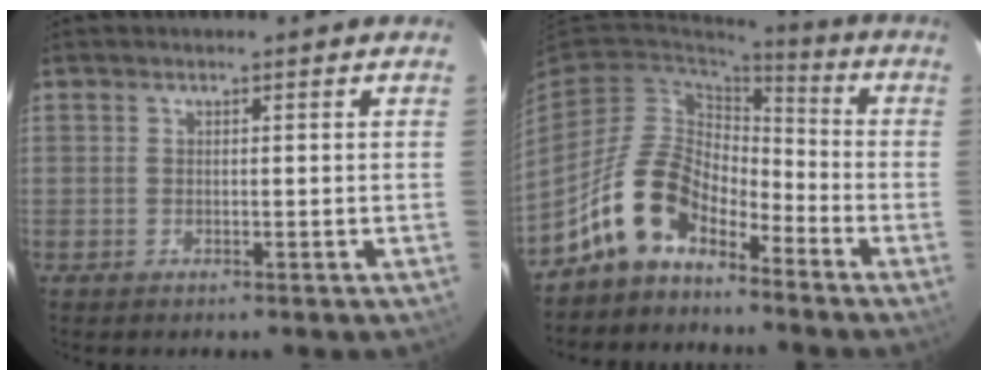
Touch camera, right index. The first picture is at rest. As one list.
[{"total": 12.7, "force": [-8.6, 6.9, 6.3], "torque": [-0.130, 0.024, -0.161]}]